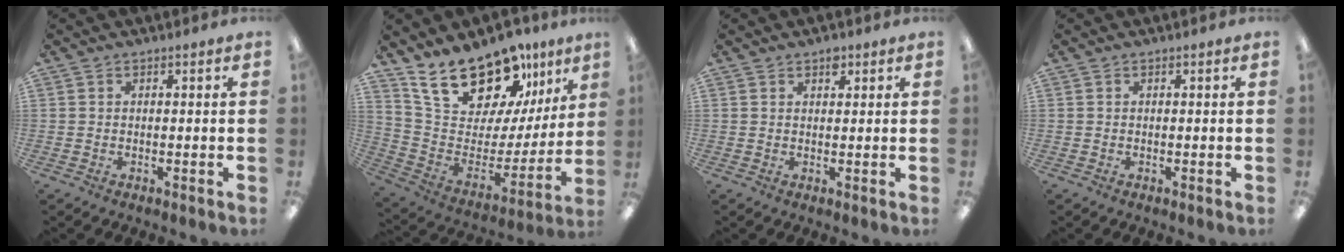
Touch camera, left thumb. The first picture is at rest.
{"total": 21.2, "force": [16.6, 9.2, 9.4], "torque": [-0.160, -0.121, 0.298]}
{"total": 2.4, "force": [1.7, 1.3, 1.0], "torque": [-0.005, -0.006, 0.028]}
{"total": 0.0}